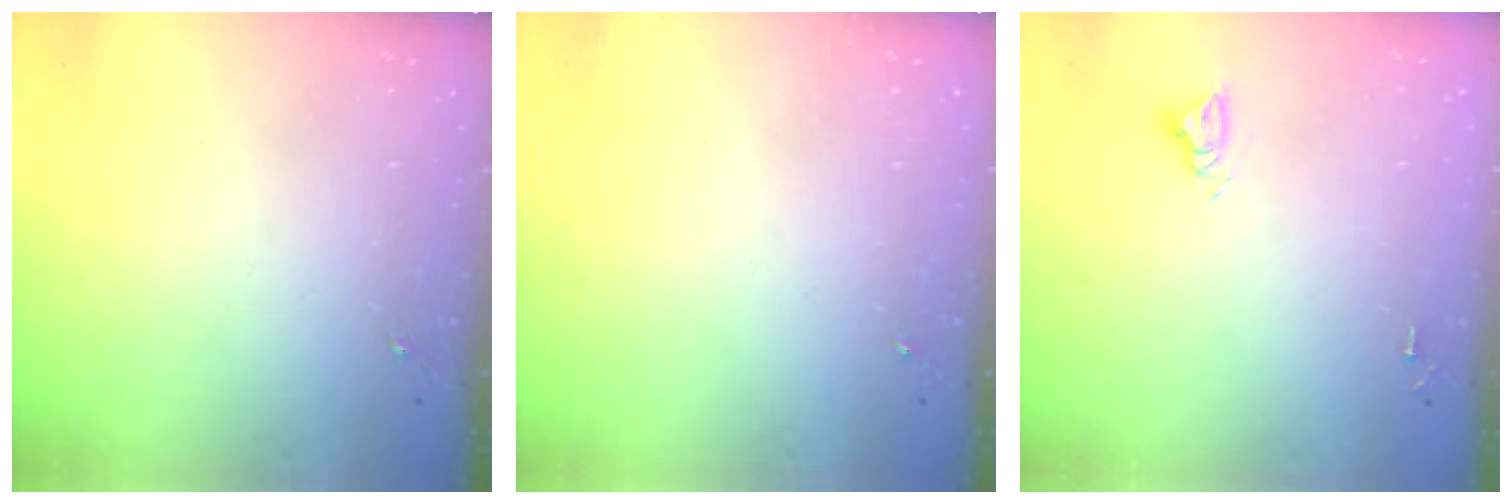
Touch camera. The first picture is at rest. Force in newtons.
{"total": 0.0}
{"total": 4.8, "press": 4.7, "slide": 0.4}